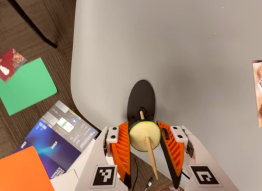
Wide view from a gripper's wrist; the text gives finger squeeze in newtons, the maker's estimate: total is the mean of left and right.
{"total": 10.1, "left": 10.5, "right": 9.7}